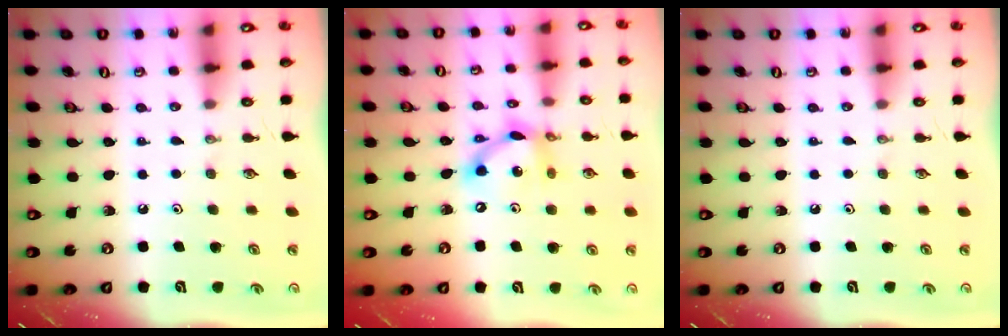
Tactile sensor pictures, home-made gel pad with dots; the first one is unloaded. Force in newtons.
{"total": 11.7, "press": 11.7, "slide": 0.6}
{"total": 0.0}